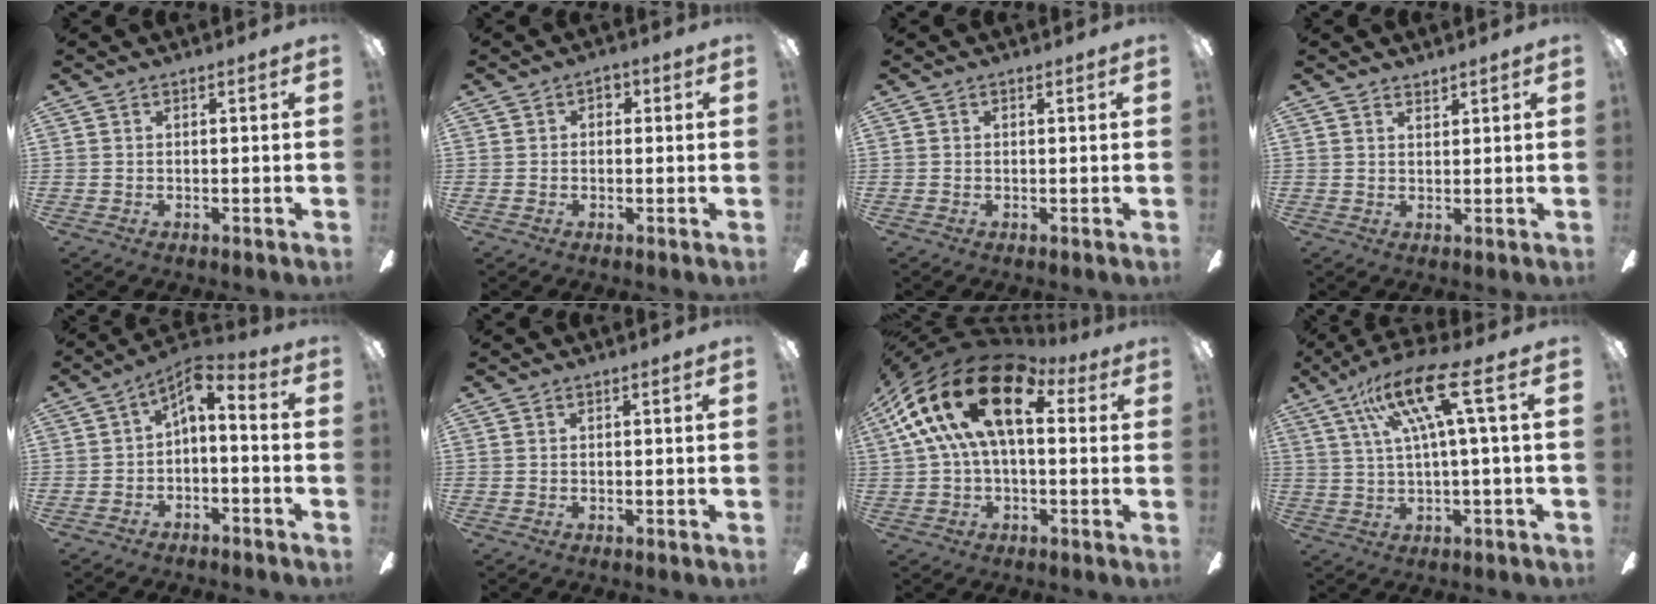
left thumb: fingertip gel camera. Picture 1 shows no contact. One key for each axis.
{"total": 2.0, "fx": -0.1, "fy": 1.8, "fz": 0.8, "tx": 0.001, "ty": 0.000, "tz": -0.006}
{"total": 0.0}
{"total": 1.7, "fx": 1.6, "fy": 0.3, "fz": 0.1, "tx": -0.003, "ty": -0.004, "tz": 0.031}
{"total": 4.5, "fx": 0.0, "fy": 2.6, "fz": 3.6, "tx": -0.061, "ty": -0.001, "tz": 0.000}
{"total": 0.0}
{"total": 21.3, "fx": 7.2, "fy": 10.9, "fz": 16.8, "tx": -0.330, "ty": -0.013, "tz": 0.125}
{"total": 15.8, "fx": 6.1, "fy": 3.2, "fz": 14.2, "tx": -0.267, "ty": -0.017, "tz": 0.090}